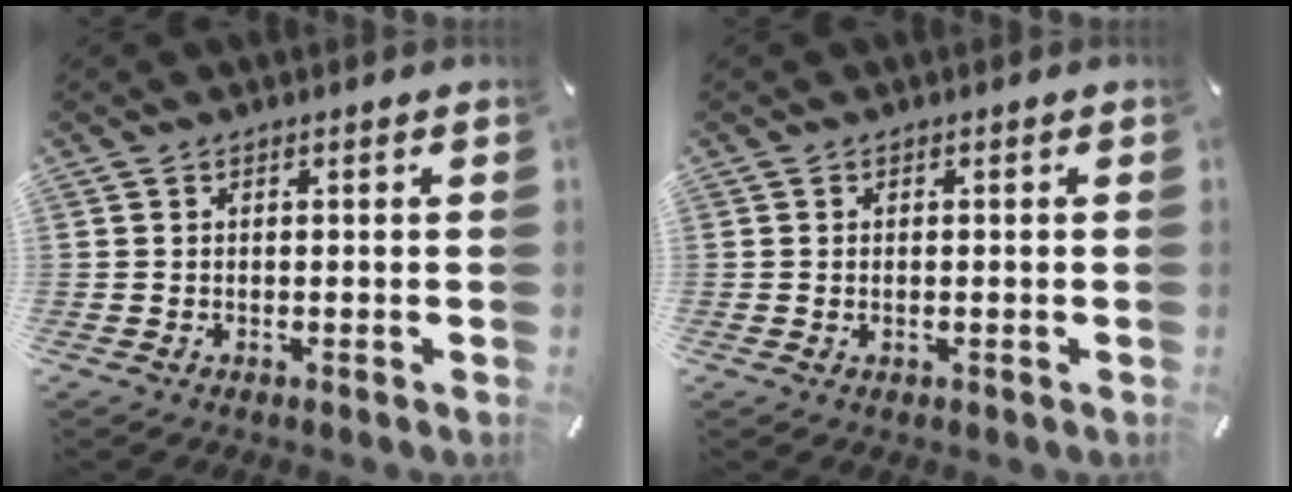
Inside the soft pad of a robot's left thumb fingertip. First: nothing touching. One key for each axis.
{"total": 0.6, "fx": 0.1, "fy": 0.2, "fz": 0.6, "tx": -0.013, "ty": -0.003, "tz": 0.003}